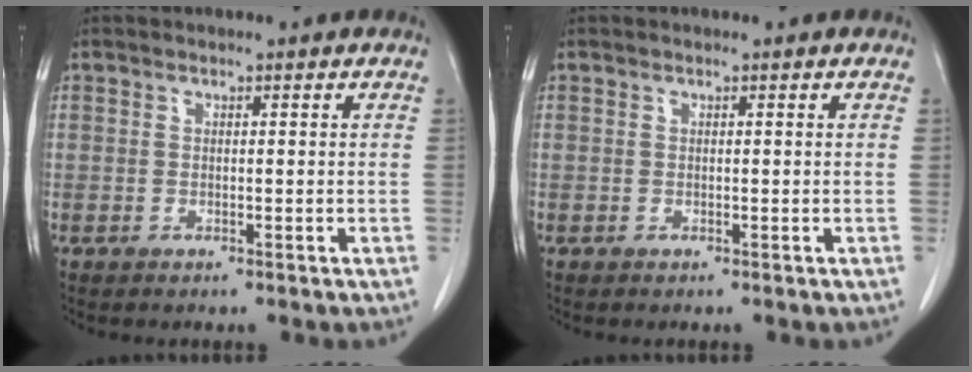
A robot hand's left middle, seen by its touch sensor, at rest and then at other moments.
{"total": 0.0}